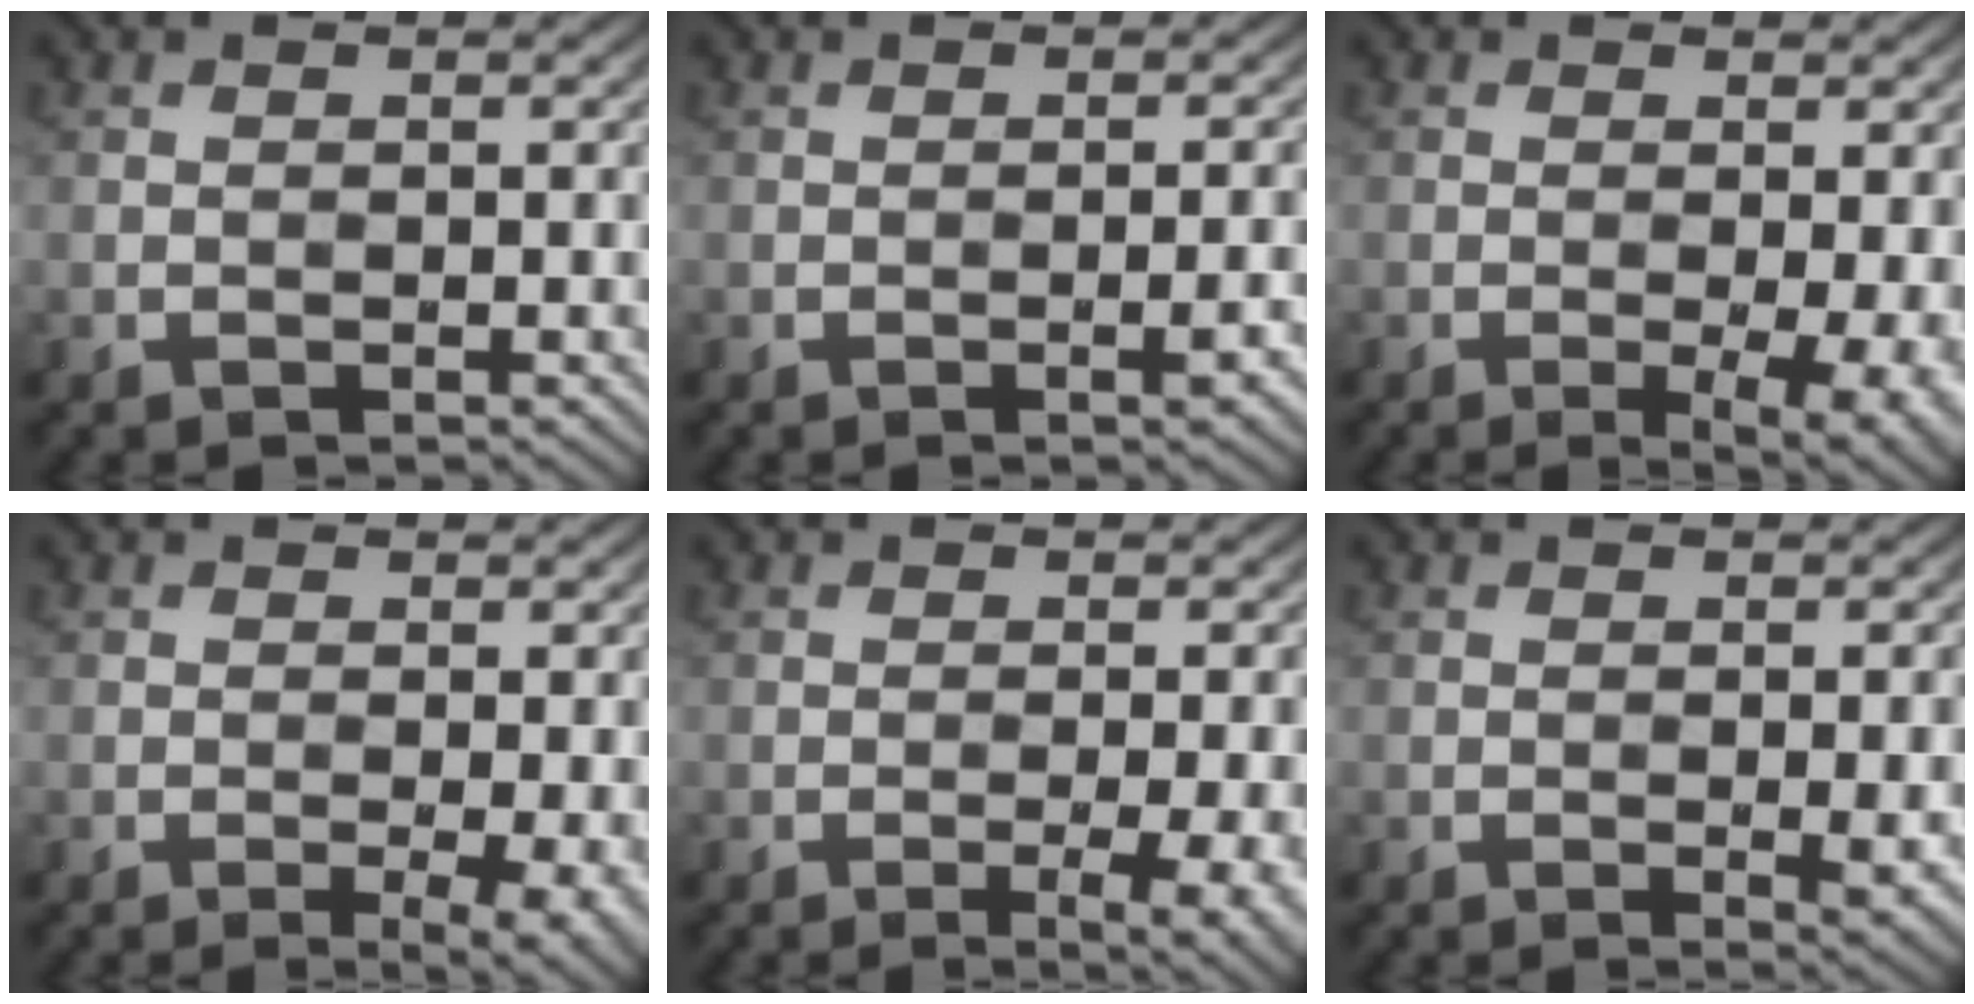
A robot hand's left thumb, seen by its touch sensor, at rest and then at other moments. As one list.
[{"total": 2.1, "force": [-0.9, 0.3, 1.8], "torque": [-0.026, 0.005, -0.014]}, {"total": 4.3, "force": [-1.1, 1.2, 4.0], "torque": [-0.060, -0.008, -0.016]}, {"total": 3.4, "force": [-1.0, 0.8, 3.2], "torque": [-0.050, -0.006, -0.014]}, {"total": 4.0, "force": [-1.4, 0.7, 3.6], "torque": [-0.058, 0.000, -0.018]}, {"total": 2.2, "force": [-0.3, 0.4, 2.2], "torque": [-0.036, -0.007, -0.005]}]